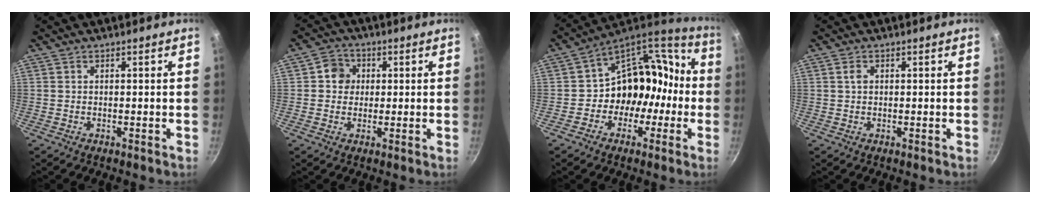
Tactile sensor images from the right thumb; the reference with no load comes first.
{"total": 4.9, "force": [0.8, 4.5, 1.7], "torque": [0.002, 0.005, 0.004]}
{"total": 16.1, "force": [-3.0, 13.3, 8.5], "torque": [-0.062, 0.083, -0.045]}
{"total": 1.4, "force": [0.4, 1.0, 1.0], "torque": [-0.016, 0.002, 0.006]}